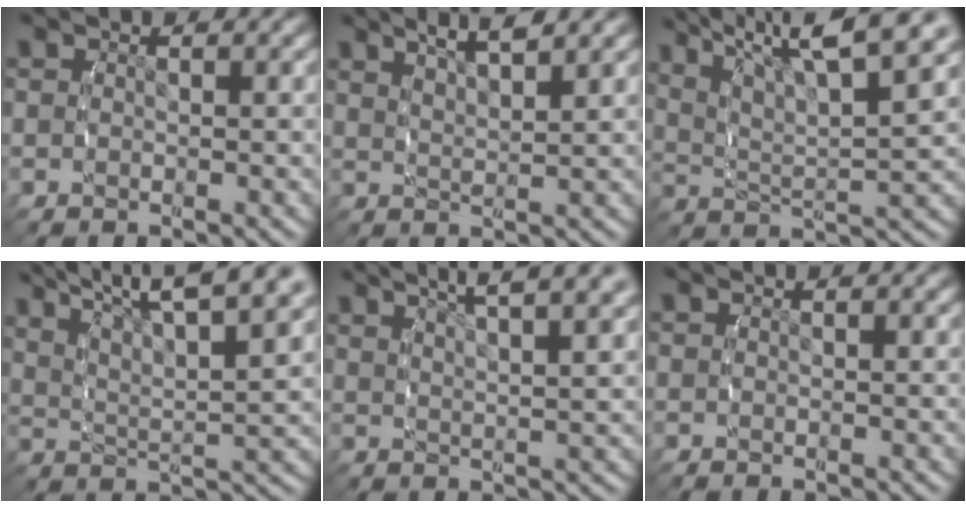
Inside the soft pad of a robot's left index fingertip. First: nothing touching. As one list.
[{"total": 4.5, "force": [3.2, 1.5, 2.8], "torque": [-0.053, 0.006, 0.046]}, {"total": 8.6, "force": [4.9, 3.6, 6.1], "torque": [-0.104, 0.006, 0.071]}, {"total": 9.4, "force": [5.2, 4.3, 6.5], "torque": [-0.100, 0.006, 0.070]}, {"total": 7.7, "force": [5.5, 2.5, 4.7], "torque": [-0.068, 0.019, 0.076]}, {"total": 0.0}]